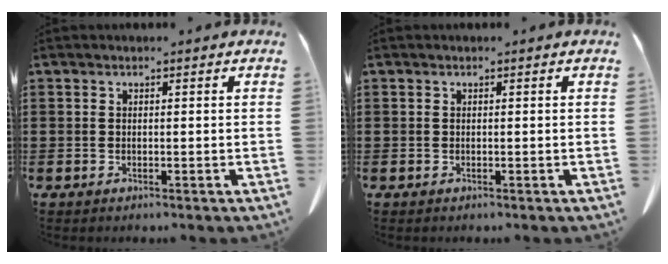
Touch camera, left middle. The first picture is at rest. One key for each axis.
{"total": 0.0}